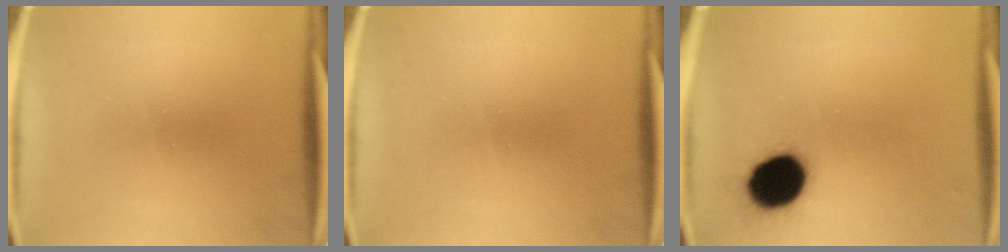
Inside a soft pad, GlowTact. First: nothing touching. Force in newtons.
{"total": 0.0}
{"total": 13.6}